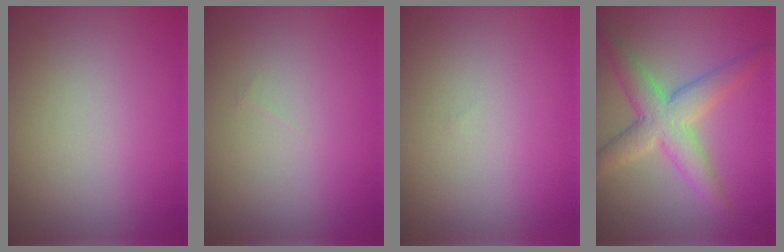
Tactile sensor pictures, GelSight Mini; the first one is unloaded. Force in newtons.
{"total": 0.0}
{"total": 0.0}
{"total": 5.4, "press": 5.4, "slide": 0.1}